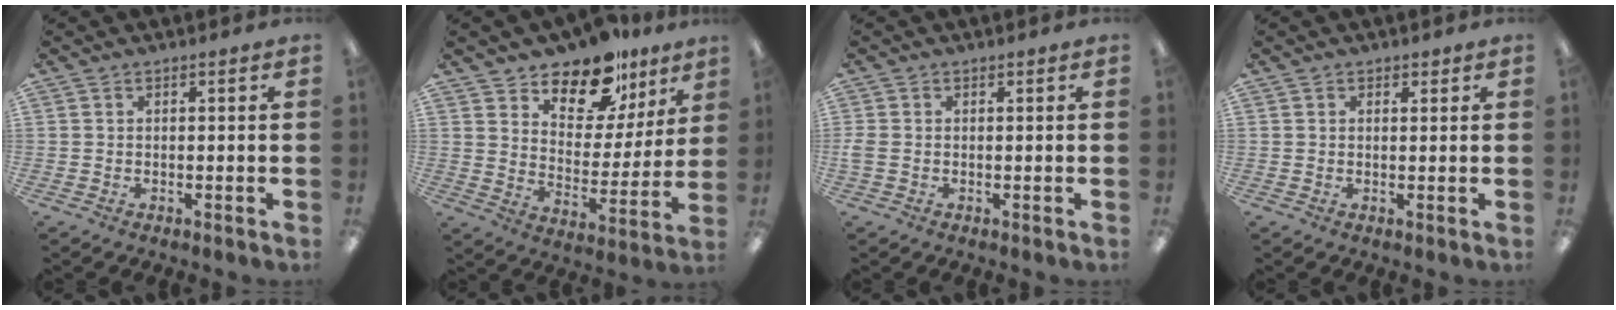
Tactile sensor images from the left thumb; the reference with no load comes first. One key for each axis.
{"total": 15.0, "fx": 12.1, "fy": 6.9, "fz": 5.5, "tx": -0.088, "ty": -0.088, "tz": 0.216}
{"total": 1.8, "fx": -0.3, "fy": 1.2, "fz": 1.2, "tx": -0.028, "ty": 0.001, "tz": -0.006}
{"total": 1.1, "fx": 0.8, "fy": 0.8, "fz": 0.1, "tx": 0.006, "ty": 0.000, "tz": 0.012}